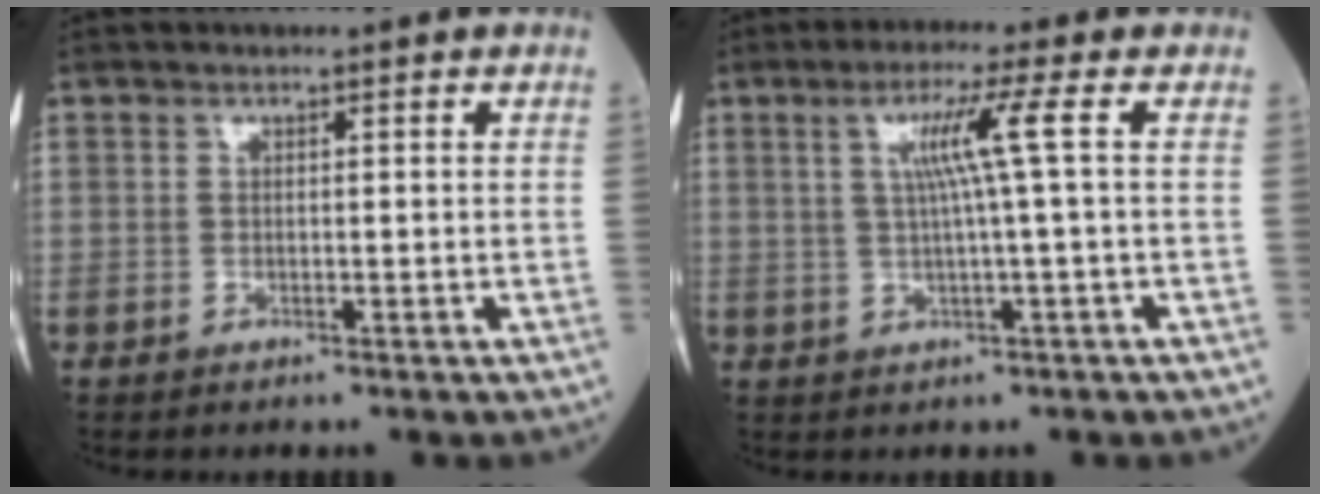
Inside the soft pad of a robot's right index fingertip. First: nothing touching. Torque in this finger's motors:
{"motor_torque": [0.82, 0.20, 0.37, 0.12]}